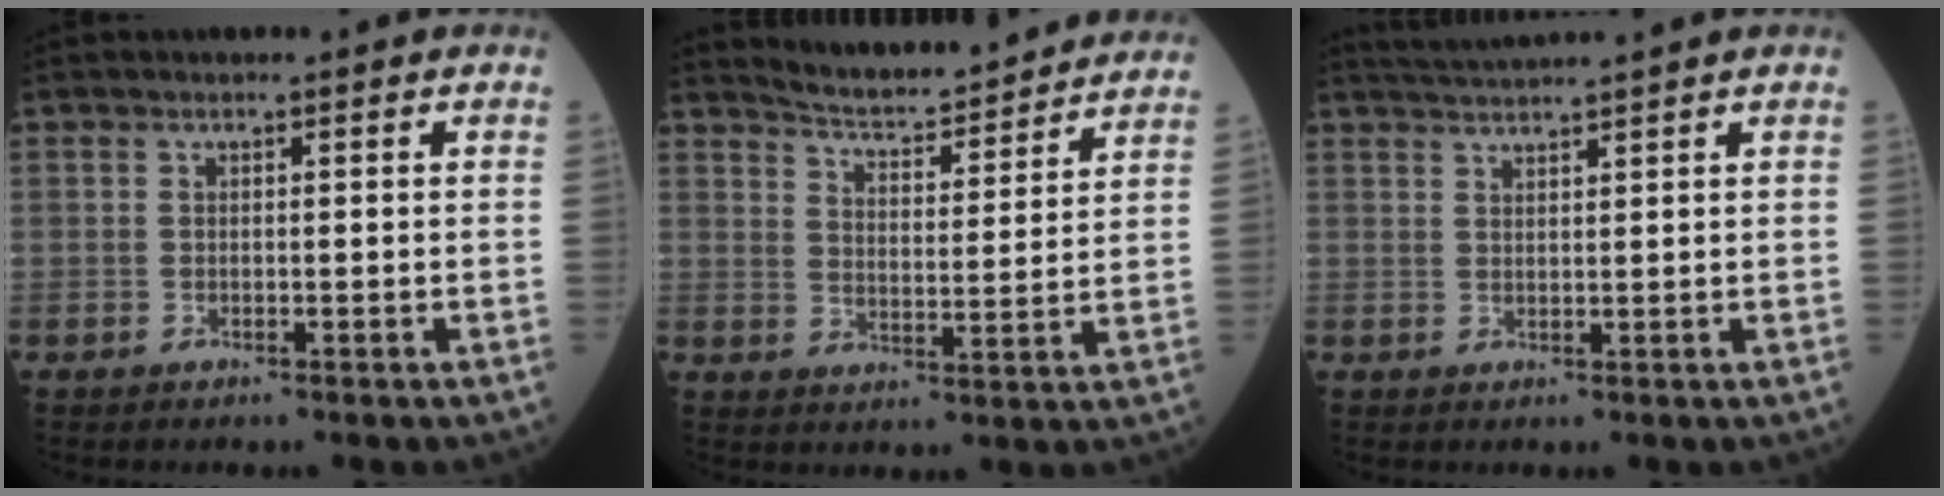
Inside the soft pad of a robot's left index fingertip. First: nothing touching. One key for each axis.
{"total": 13.7, "fx": 13.1, "fy": 1.2, "fz": 3.9, "tx": -0.061, "ty": 0.003, "tz": 0.184}
{"total": 4.6, "fx": 4.2, "fy": -1.4, "fz": 1.3, "tx": -0.020, "ty": 0.021, "tz": 0.075}